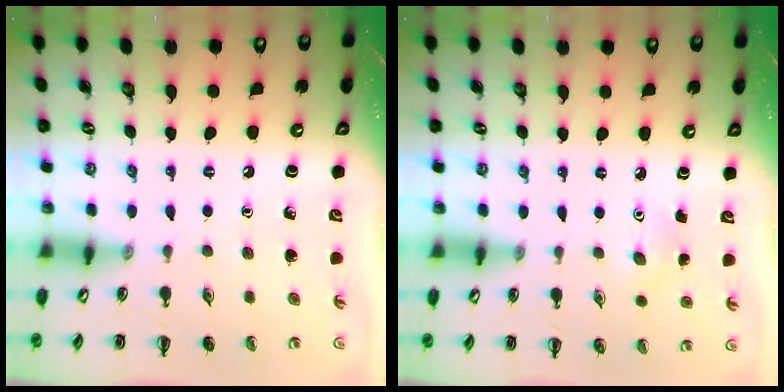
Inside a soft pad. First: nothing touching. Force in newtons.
{"total": 3.2, "press": 3.1, "slide": 0.7}